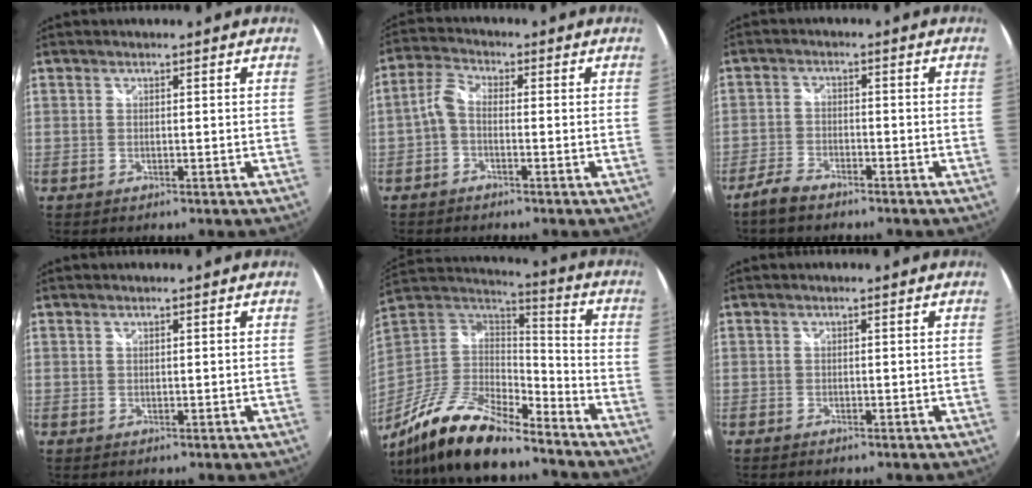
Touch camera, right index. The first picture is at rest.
{"total": 3.5, "force": [-1.3, 1.9, 2.7], "torque": [-0.066, 0.012, -0.032]}
{"total": 4.7, "force": [-3.9, 1.7, 2.0], "torque": [-0.060, -0.002, -0.079]}
{"total": 0.0}
{"total": 20.4, "force": [-15.4, 5.6, 12.2], "torque": [-0.248, -0.030, -0.280]}
{"total": 0.6, "force": [-0.5, 0.3, 0.2], "torque": [-0.006, -0.003, -0.011]}